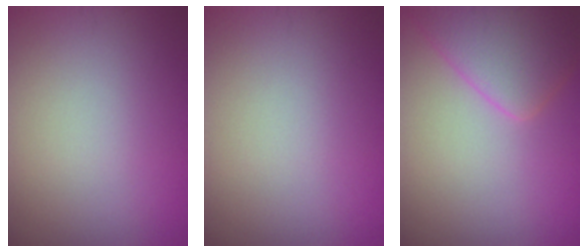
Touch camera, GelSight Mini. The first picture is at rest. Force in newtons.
{"total": 0.0}
{"total": 4.6, "press": 4.6, "slide": 0.3}